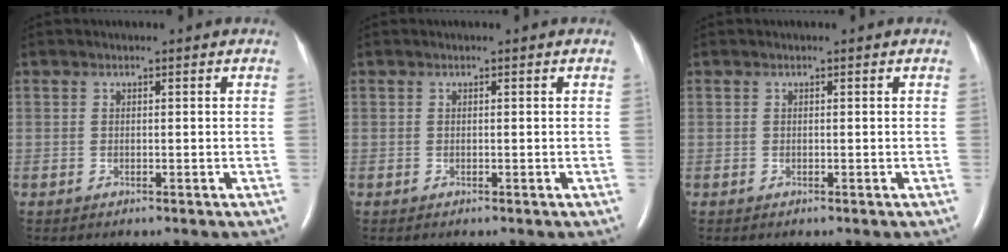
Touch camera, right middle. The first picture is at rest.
{"total": 0.0}
{"total": 0.0}